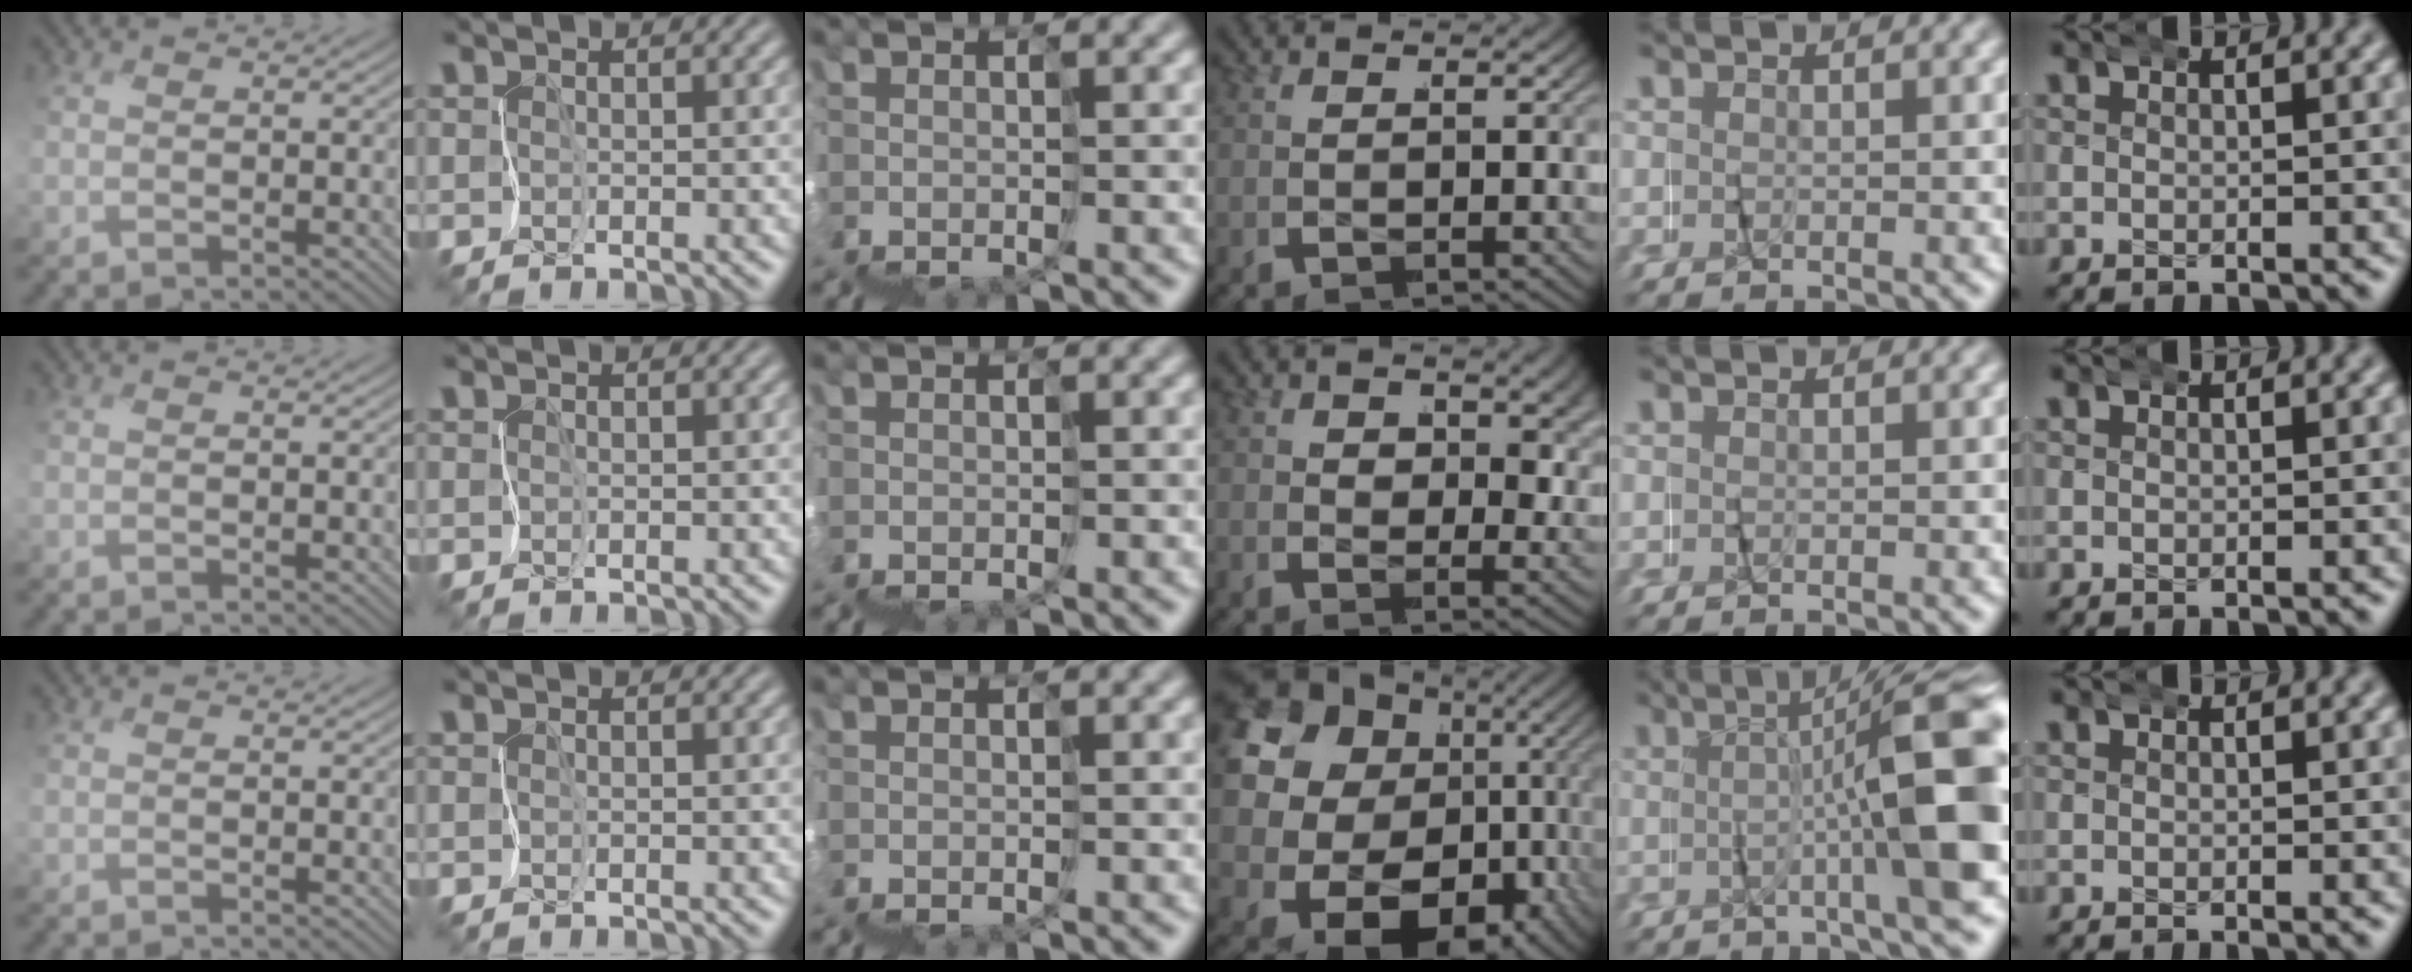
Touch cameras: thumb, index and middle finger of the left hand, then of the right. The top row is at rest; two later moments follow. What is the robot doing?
{"motion": "wrap", "object": "netting"}